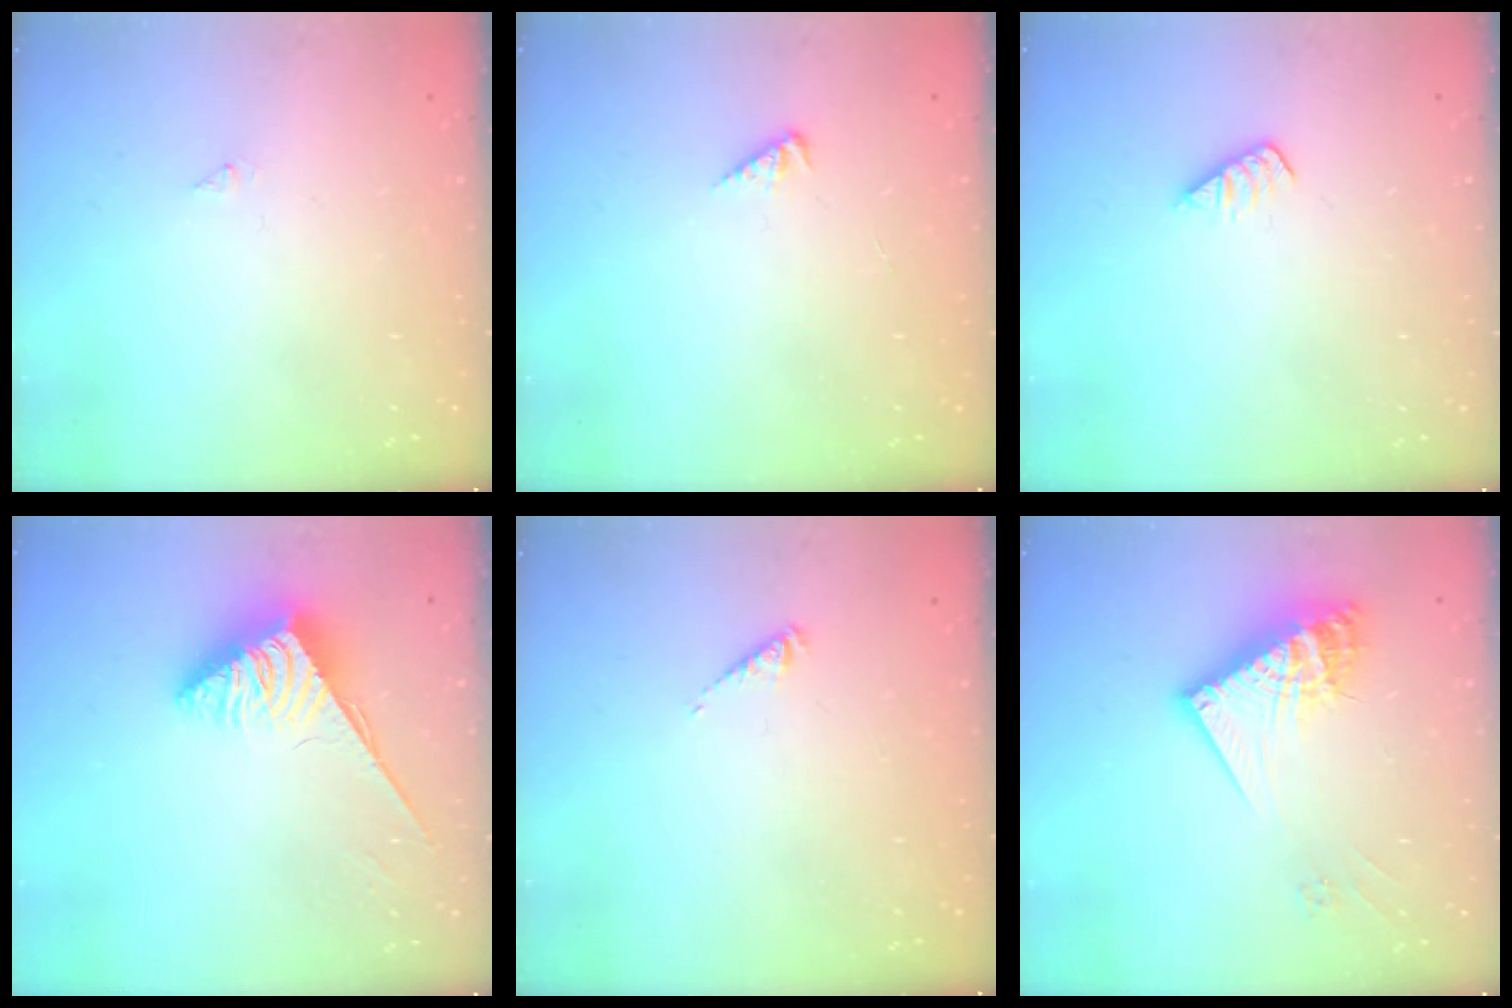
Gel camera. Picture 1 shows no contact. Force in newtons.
{"total": 2.8, "press": 2.8, "slide": 0.6}
{"total": 1.6, "press": 1.5, "slide": 0.3}
{"total": 3.8, "press": 3.8, "slide": 0.6}
{"total": 1.1, "press": 1.0, "slide": 0.2}
{"total": 15.1, "press": 15.1, "slide": 1.2}